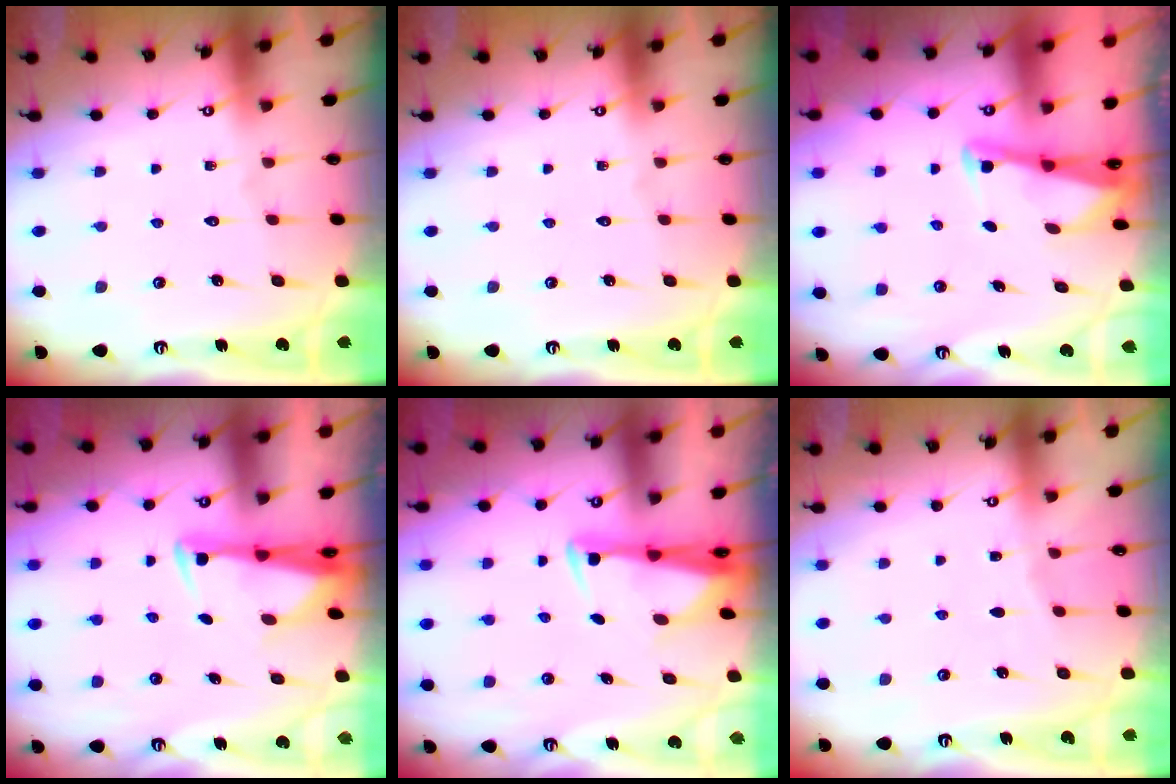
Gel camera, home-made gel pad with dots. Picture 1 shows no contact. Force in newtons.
{"total": 0.0}
{"total": 2.5, "press": 2.5, "slide": 0.1}
{"total": 2.8, "press": 2.6, "slide": 1.0}
{"total": 2.8, "press": 2.6, "slide": 1.0}
{"total": 2.2, "press": 2.2, "slide": 0.3}